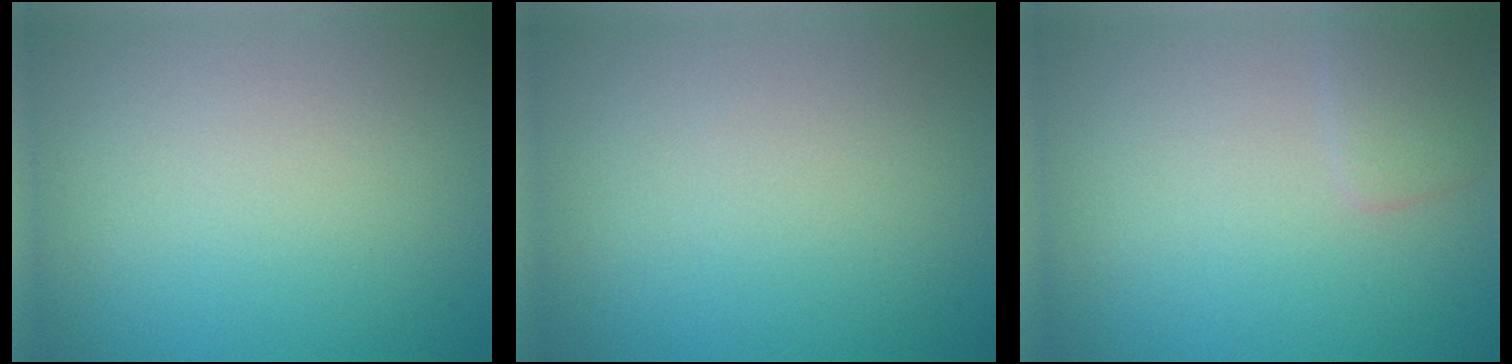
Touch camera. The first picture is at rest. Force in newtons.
{"total": 0.0}
{"total": 1.5, "press": 1.5, "slide": 0.0}